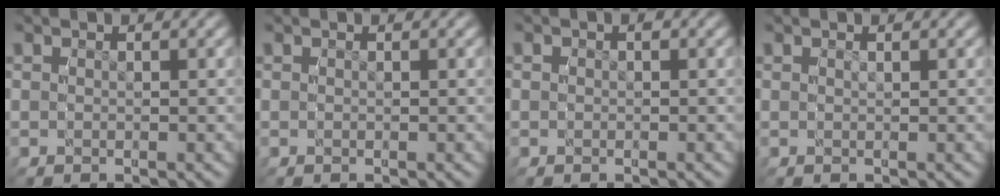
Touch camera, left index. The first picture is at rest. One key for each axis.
{"total": 0.0}
{"total": 0.8, "fx": -0.1, "fy": 0.8, "fz": 0.2, "tx": -0.006, "ty": -0.005, "tz": -0.002}
{"total": 0.0}